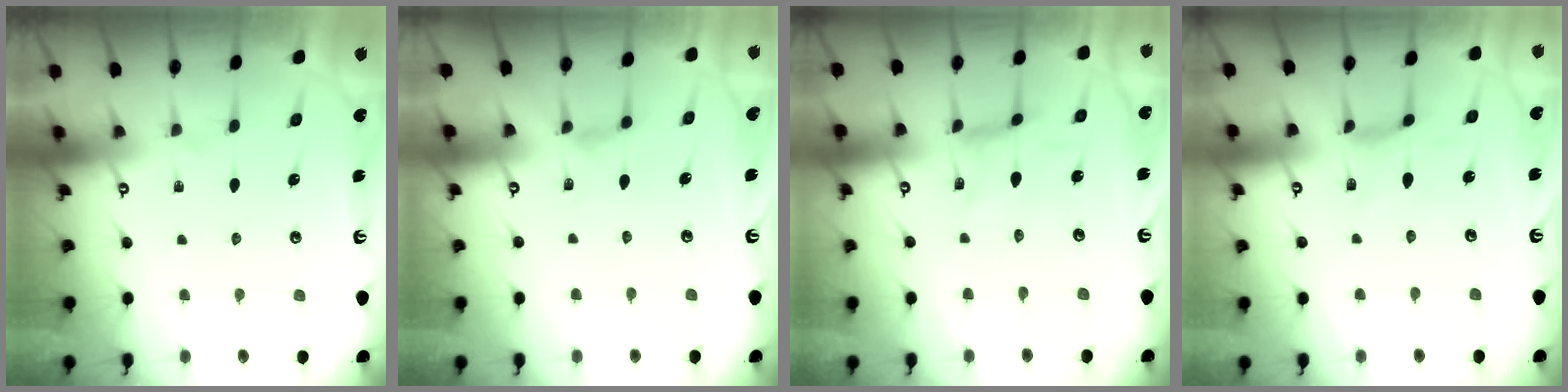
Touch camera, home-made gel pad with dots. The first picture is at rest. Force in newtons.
{"total": 0.9, "press": 0.8, "slide": 0.4}
{"total": 0.6, "press": 0.5, "slide": 0.2}
{"total": 0.8, "press": 0.8, "slide": 0.2}